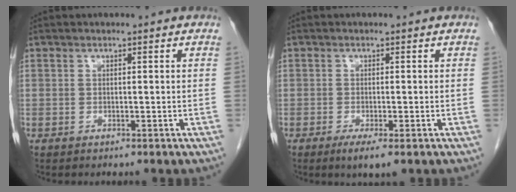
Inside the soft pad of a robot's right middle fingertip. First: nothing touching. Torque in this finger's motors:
{"motor_torque": [1.45, -0.69, 0.58, 0.14]}